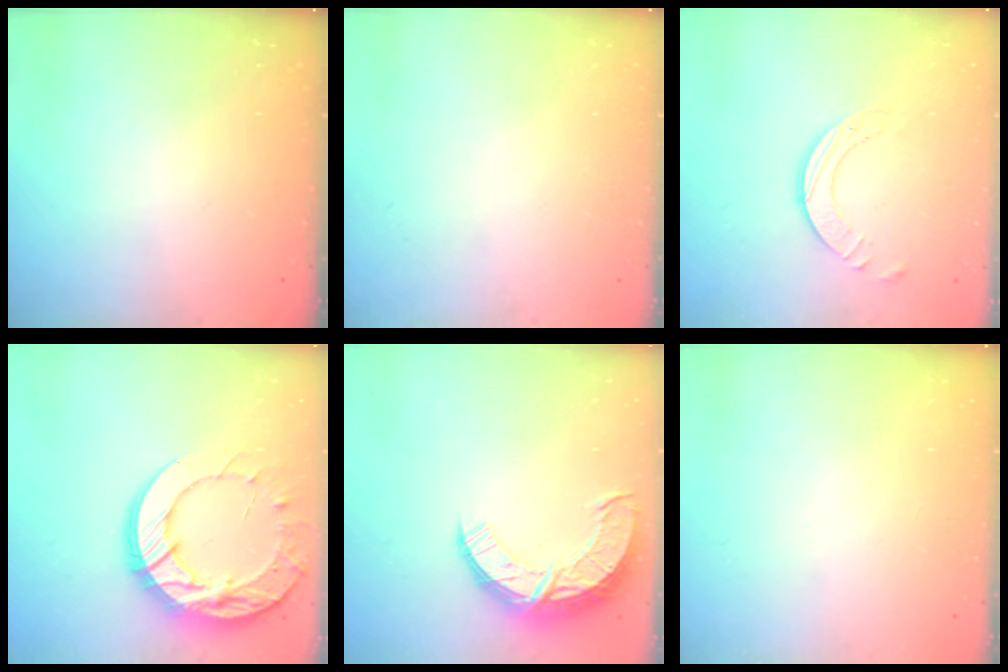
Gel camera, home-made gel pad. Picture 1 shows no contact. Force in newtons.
{"total": 0.0}
{"total": 5.8, "press": 5.8, "slide": 0.6}
{"total": 21.2, "press": 21.1, "slide": 2.1}
{"total": 12.8, "press": 12.7, "slide": 0.9}
{"total": 0.0}